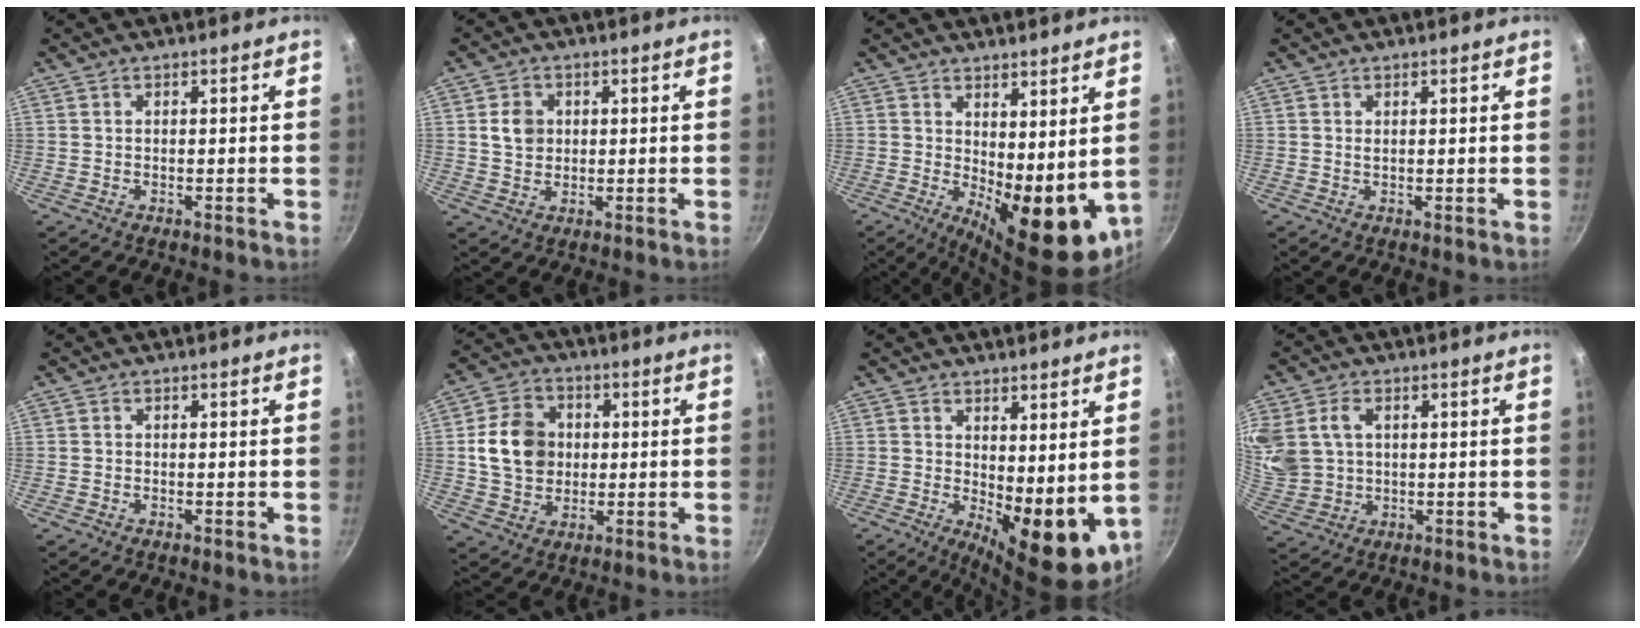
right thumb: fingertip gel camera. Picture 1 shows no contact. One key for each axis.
{"total": 4.7, "fx": 0.8, "fy": 4.0, "fz": 2.4, "tx": -0.025, "ty": 0.002, "tz": 0.014}
{"total": 13.9, "fx": 2.1, "fy": 6.0, "fz": 12.3, "tx": -0.137, "ty": -0.035, "tz": 0.047}
{"total": 0.6, "fx": 0.3, "fy": 0.2, "fz": 0.4, "tx": -0.006, "ty": -0.005, "tz": 0.004}
{"total": 0.0}
{"total": 11.7, "fx": 1.1, "fy": 9.7, "fz": 6.5, "tx": -0.087, "ty": 0.011, "tz": 0.017}
{"total": 11.6, "fx": 1.5, "fy": 5.1, "fz": 10.4, "tx": -0.113, "ty": -0.027, "tz": 0.035}
{"total": 14.3, "fx": 3.7, "fy": 11.3, "fz": 7.9, "tx": -0.188, "ty": 0.011, "tz": 0.085}